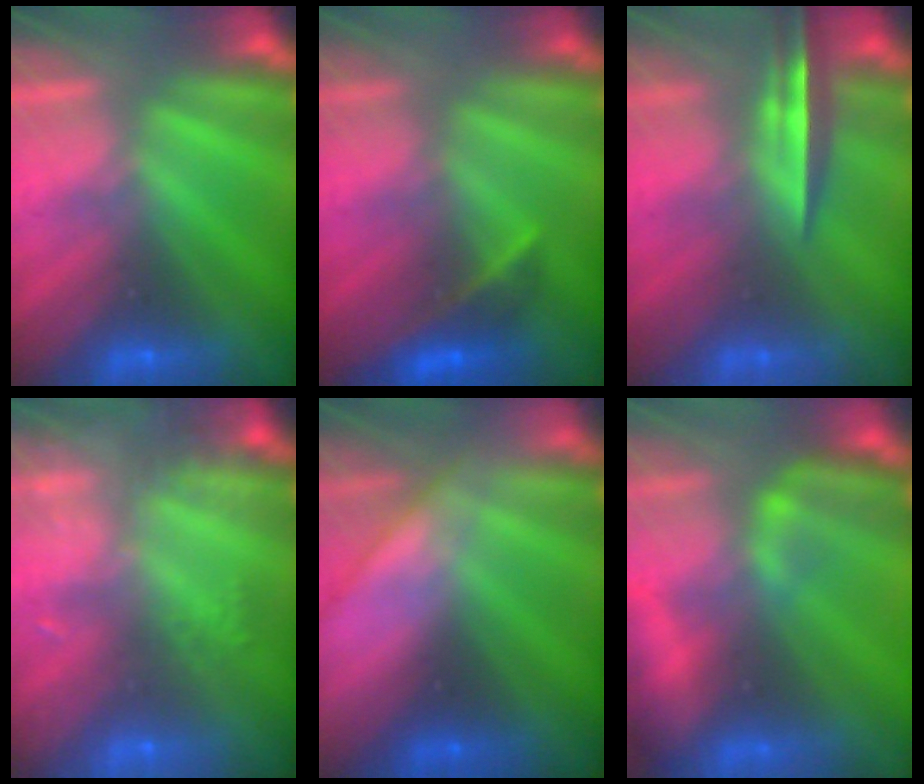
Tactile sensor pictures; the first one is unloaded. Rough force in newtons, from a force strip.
{"total": 2.4}
{"total": 4.4}
{"total": 8.1}
{"total": 2.9}
{"total": 8.1}